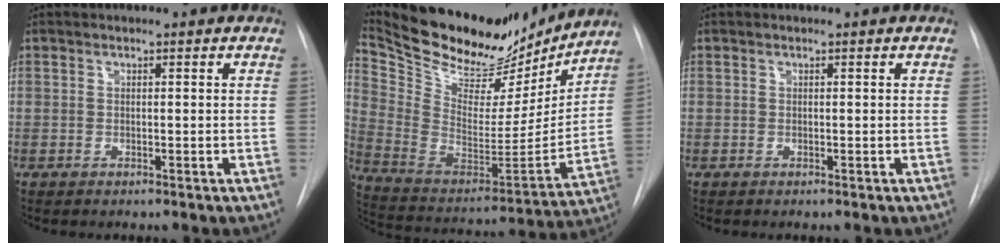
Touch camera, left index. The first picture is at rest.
{"total": 26.1, "force": [22.6, 8.5, 9.9], "torque": [-0.192, -0.031, 0.350]}
{"total": 0.0}